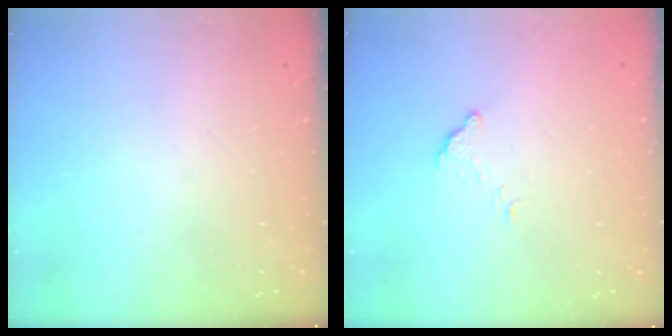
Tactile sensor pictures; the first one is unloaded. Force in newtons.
{"total": 4.6, "press": 4.6, "slide": 0.1}